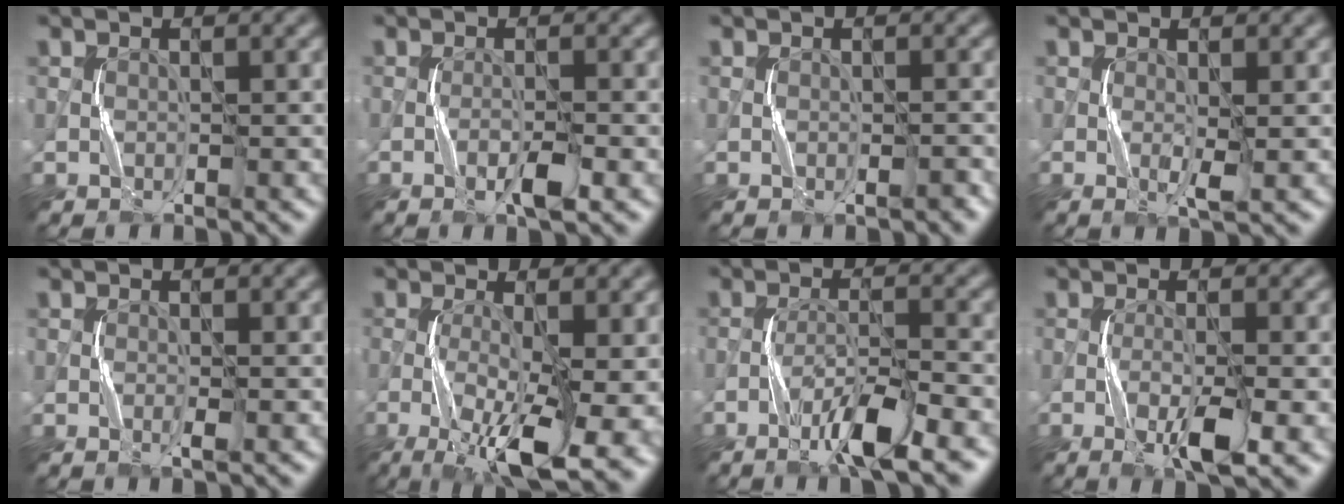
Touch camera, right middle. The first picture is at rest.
{"total": 2.1, "force": [-1.1, 0.1, 1.8], "torque": [-0.033, 0.003, -0.022]}
{"total": 1.2, "force": [-0.5, 0.5, 1.0], "torque": [-0.014, 0.000, -0.007]}
{"total": 1.5, "force": [0.0, 0.3, 1.5], "torque": [-0.030, -0.003, 0.001]}
{"total": 0.8, "force": [-0.1, 0.0, 0.8], "torque": [-0.014, -0.002, -0.003]}
{"total": 10.8, "force": [-4.1, 2.9, 9.5], "torque": [-0.172, -0.010, -0.066]}
{"total": 4.8, "force": [-3.1, 0.4, 3.6], "torque": [-0.068, 0.005, -0.059]}
{"total": 4.3, "force": [-1.8, 0.5, 3.9], "torque": [-0.072, -0.003, -0.032]}